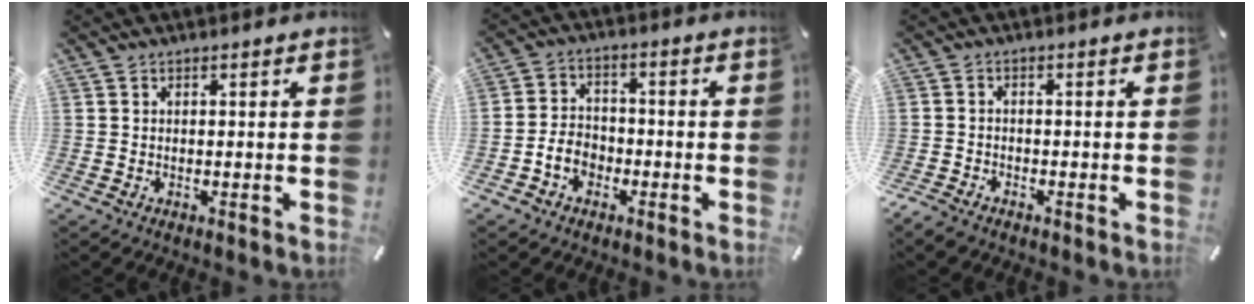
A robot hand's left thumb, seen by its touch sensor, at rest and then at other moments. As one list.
[{"total": 6.2, "force": [-2.6, 5.1, 2.5], "torque": [-0.056, 0.019, -0.047]}, {"total": 2.1, "force": [-1.8, 0.8, 0.6], "torque": [-0.016, 0.008, -0.039]}]